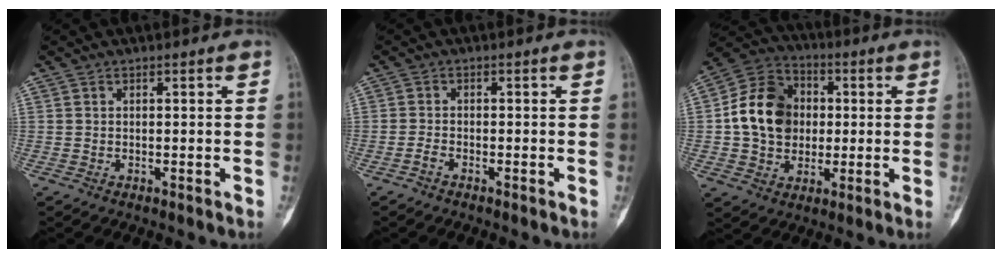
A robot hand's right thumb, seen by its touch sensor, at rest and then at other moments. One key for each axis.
{"total": 1.4, "fx": -1.1, "fy": 0.5, "fz": 0.8, "tx": -0.018, "ty": 0.011, "tz": -0.023}
{"total": 14.5, "fx": 0.6, "fy": 11.8, "fz": 8.3, "tx": -0.117, "ty": 0.023, "tz": 0.006}